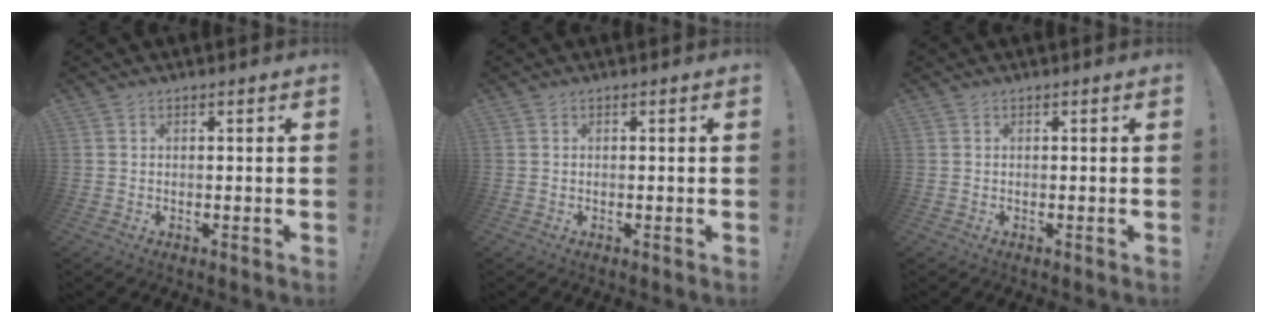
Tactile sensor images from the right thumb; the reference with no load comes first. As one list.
[{"total": 0.0}, {"total": 0.0}]